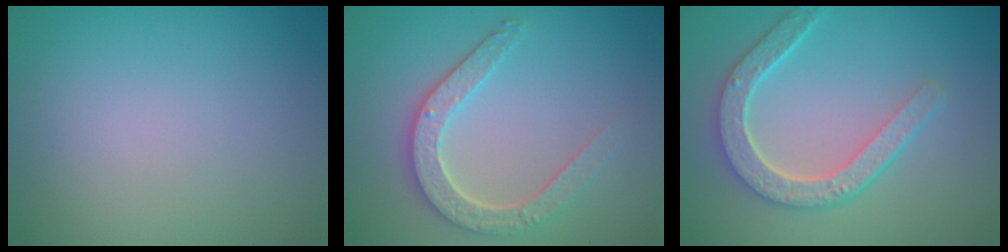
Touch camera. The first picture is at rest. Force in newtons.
{"total": 3.6, "press": 3.2, "slide": 1.7}
{"total": 5.1, "press": 4.0, "slide": 3.2}